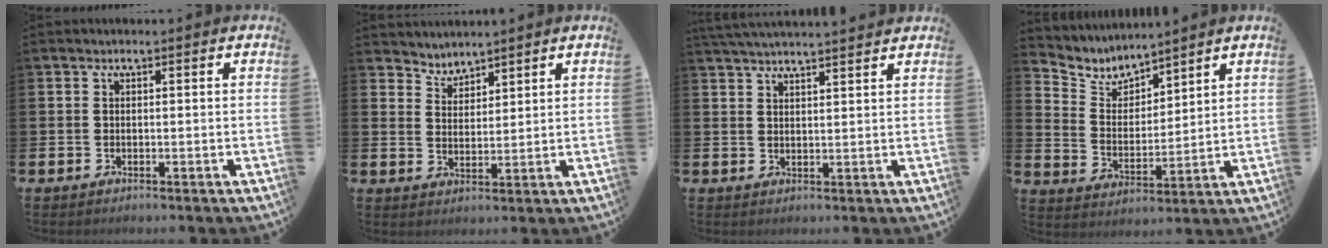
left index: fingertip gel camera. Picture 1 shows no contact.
{"total": 3.4, "force": [3.3, 0.6, -0.4], "torque": [-0.006, -0.016, 0.062]}
{"total": 3.6, "force": [3.5, -0.3, 0.5], "torque": [-0.012, -0.015, 0.065]}
{"total": 5.3, "force": [5.0, 1.6, 0.5], "torque": [-0.039, -0.038, 0.085]}